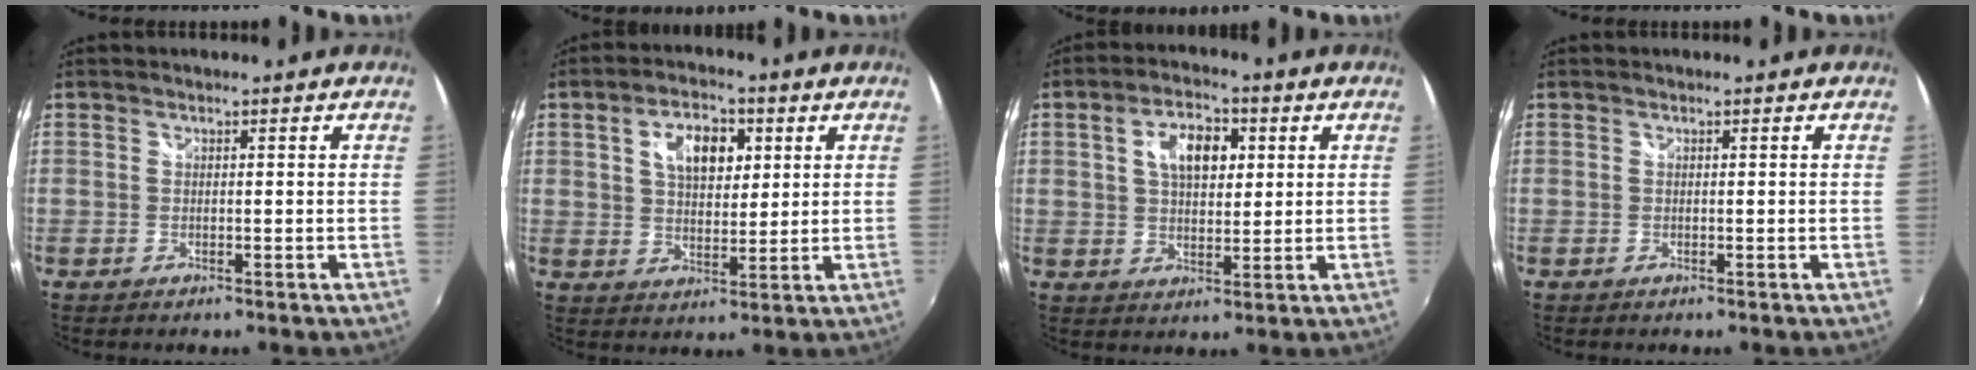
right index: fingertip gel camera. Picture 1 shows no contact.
{"total": 8.9, "force": [3.0, 5.2, 6.5], "torque": [-0.110, 0.019, 0.051]}
{"total": 8.3, "force": [2.4, 4.8, 6.3], "torque": [-0.108, 0.019, 0.040]}
{"total": 0.0}